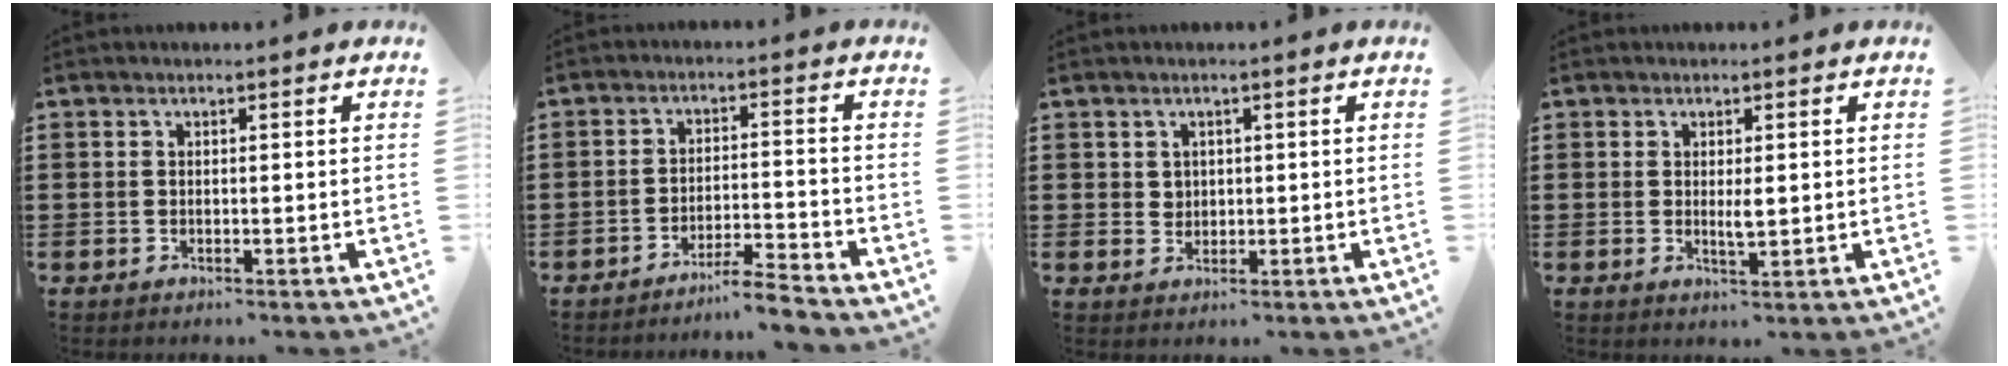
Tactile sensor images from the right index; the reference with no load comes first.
{"total": 4.3, "force": [-4.1, -0.5, 1.2], "torque": [-0.023, -0.005, -0.081]}
{"total": 1.7, "force": [0.8, 1.4, 0.3], "torque": [-0.010, 0.007, 0.016]}
{"total": 2.3, "force": [0.2, 0.6, 2.2], "torque": [-0.041, 0.000, 0.003]}